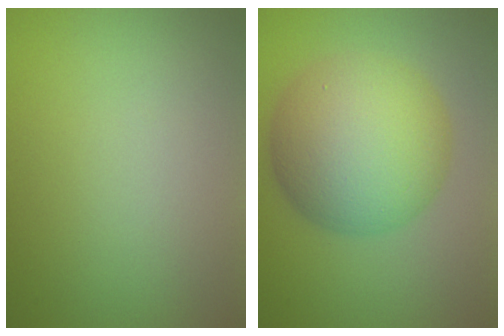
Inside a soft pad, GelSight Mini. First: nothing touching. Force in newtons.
{"total": 10.2, "press": 10.2, "slide": 0.2}